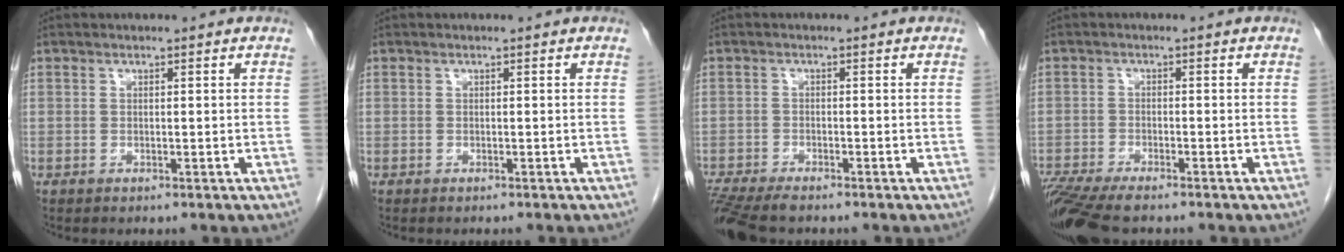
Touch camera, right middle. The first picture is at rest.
{"total": 0.6, "force": [-0.5, 0.1, 0.2], "torque": [-0.004, -0.001, -0.007]}
{"total": 7.9, "force": [-6.8, 1.3, 3.9], "torque": [-0.071, -0.018, -0.119]}
{"total": 10.5, "force": [-8.6, 1.9, 5.7], "torque": [-0.105, -0.020, -0.147]}